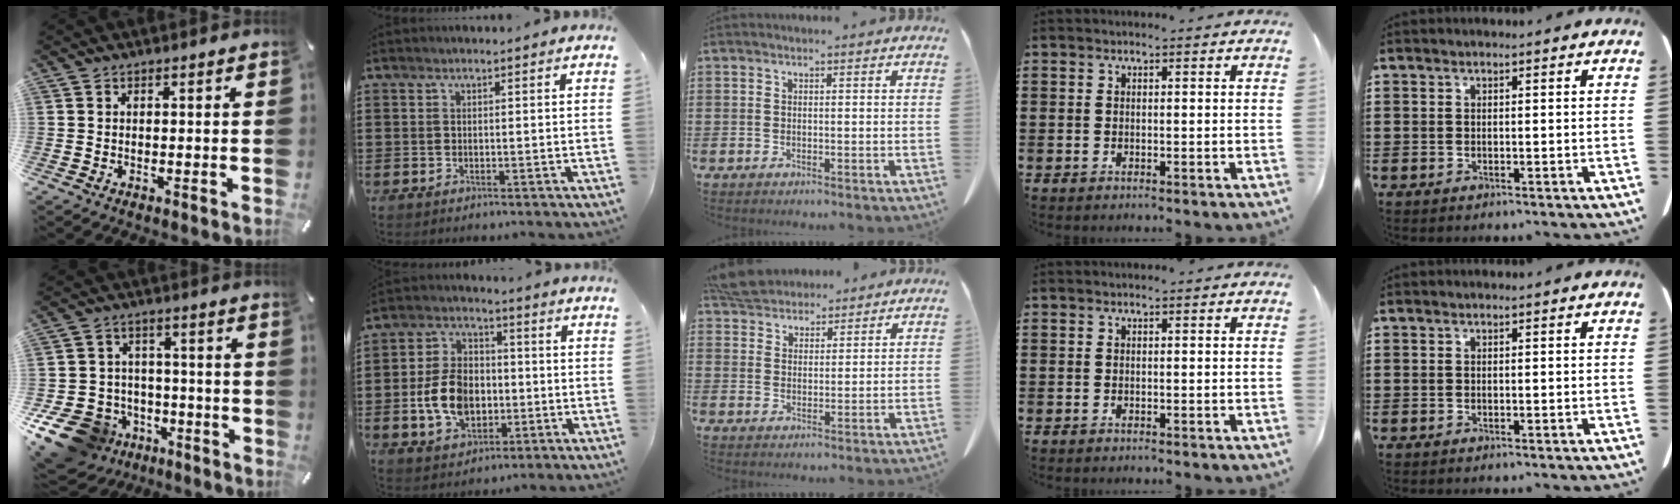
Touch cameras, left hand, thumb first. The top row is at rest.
{"thumb": {"total": 13.7, "force": [-7.3, 10.4, 5.1], "torque": [-0.108, 0.047, -0.124]}, "index": {"total": 9.4, "force": [-1.4, 6.8, 6.3], "torque": [-0.146, 0.008, -0.029]}, "middle": {"total": 5.7, "force": [5.3, 1.7, 1.1], "torque": [-0.043, -0.010, 0.102]}}